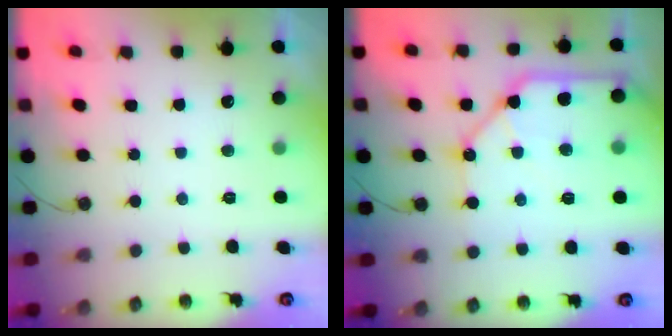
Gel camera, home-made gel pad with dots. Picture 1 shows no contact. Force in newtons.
{"total": 13.1, "press": 13.0, "slide": 1.9}